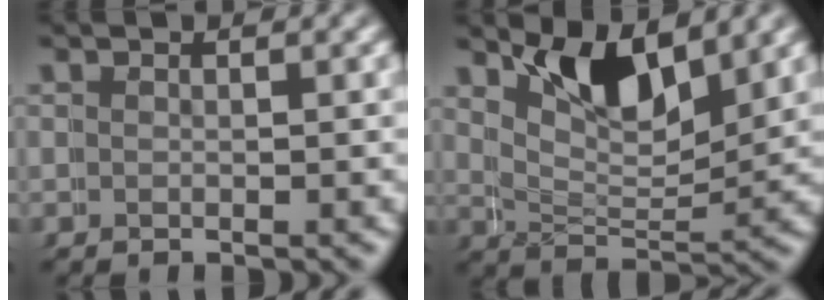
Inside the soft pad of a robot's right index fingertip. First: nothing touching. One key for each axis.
{"total": 6.0, "fx": 4.6, "fy": 2.0, "fz": 3.2, "tx": -0.063, "ty": -0.006, "tz": 0.080}